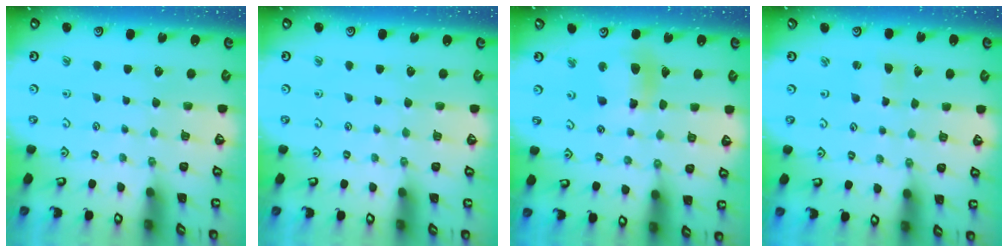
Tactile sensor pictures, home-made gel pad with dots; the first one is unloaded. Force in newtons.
{"total": 0.0}
{"total": 10.4, "press": 10.2, "slide": 2.0}
{"total": 2.9, "press": 2.8, "slide": 0.4}